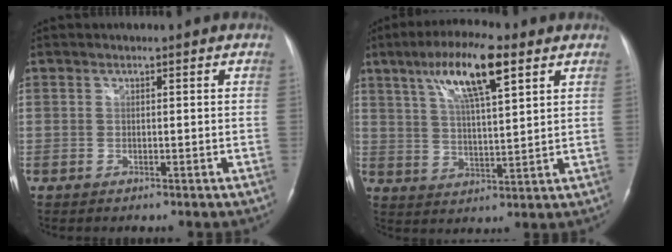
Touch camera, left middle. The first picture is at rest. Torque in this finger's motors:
{"motor_torque": [1.41, -0.62, 0.23, 0.12]}